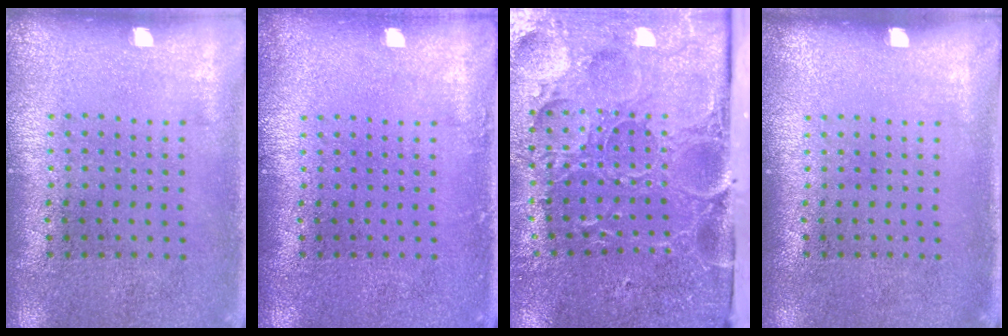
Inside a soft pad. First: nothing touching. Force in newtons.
{"total": 0.7, "press": 0.7, "slide": 0.1}
{"total": 5.2, "press": 4.1, "slide": 3.3}
{"total": 0.0}